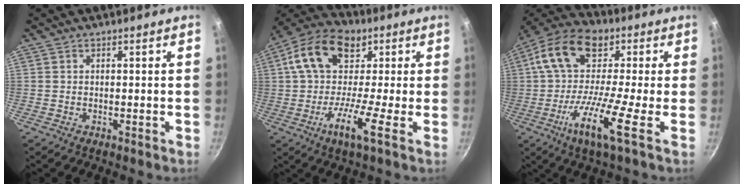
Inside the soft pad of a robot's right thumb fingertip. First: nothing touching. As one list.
[{"total": 15.5, "force": [1.3, 8.5, 12.9], "torque": [-0.209, 0.028, -0.003]}, {"total": 16.6, "force": [-1.4, 6.6, 15.1], "torque": [-0.271, 0.026, -0.058]}]